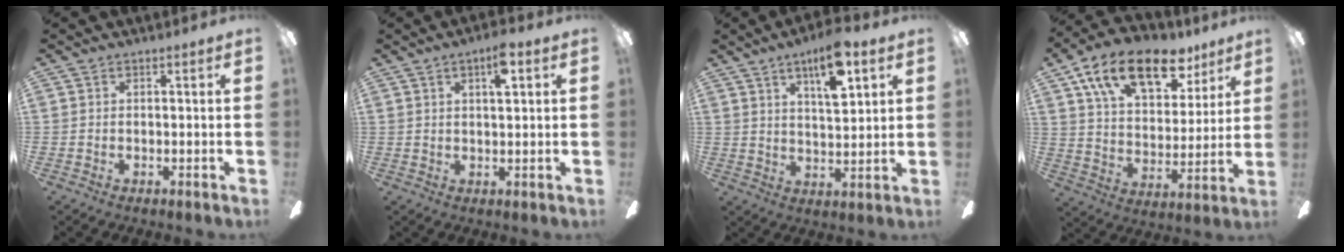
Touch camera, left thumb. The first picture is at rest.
{"total": 5.2, "force": [2.7, 1.4, 4.2], "torque": [-0.067, -0.003, 0.040]}
{"total": 10.9, "force": [6.4, 3.4, 8.1], "torque": [-0.127, -0.022, 0.105]}
{"total": 19.0, "force": [11.7, 9.8, 11.4], "torque": [-0.185, -0.053, 0.200]}